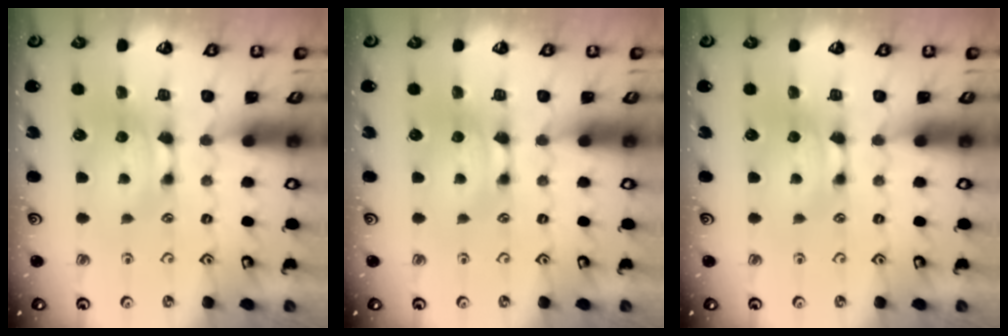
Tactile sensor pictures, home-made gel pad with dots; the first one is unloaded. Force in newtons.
{"total": 0.0}
{"total": 0.0}